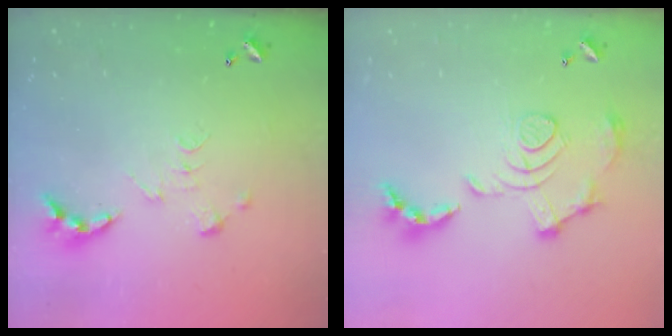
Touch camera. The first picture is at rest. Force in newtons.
{"total": 1.7, "press": 1.1, "slide": 1.3}